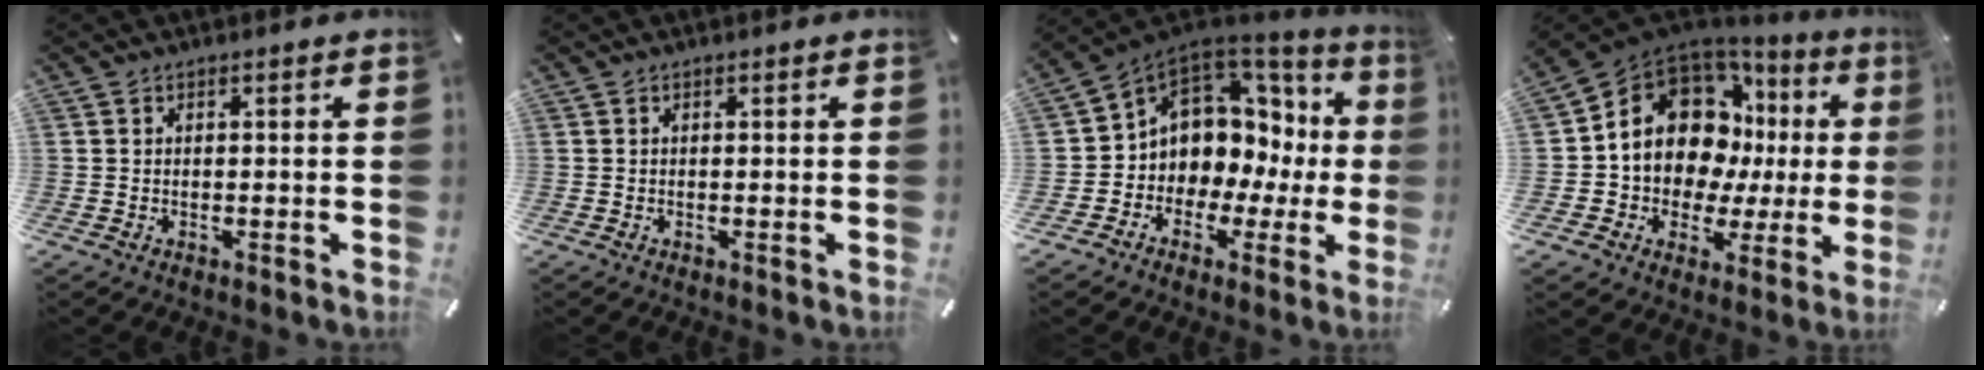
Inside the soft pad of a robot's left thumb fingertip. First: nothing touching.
{"total": 0.0}
{"total": 8.3, "force": [2.6, 7.4, 2.5], "torque": [-0.052, -0.043, 0.053]}
{"total": 14.5, "force": [4.1, 11.4, 8.0], "torque": [-0.152, -0.037, 0.078]}